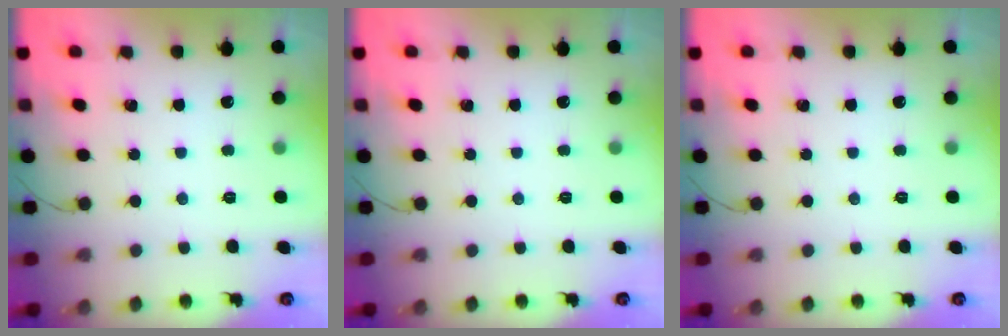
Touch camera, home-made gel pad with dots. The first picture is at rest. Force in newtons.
{"total": 0.0}
{"total": 0.0}